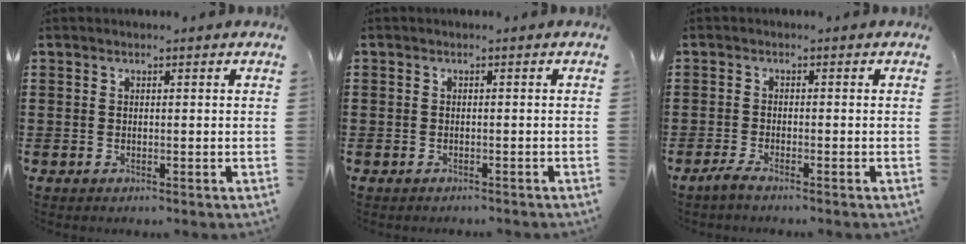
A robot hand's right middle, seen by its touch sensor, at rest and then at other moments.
{"total": 1.2, "force": [-0.9, 0.7, -0.1], "torque": [0.000, 0.005, -0.022]}
{"total": 1.8, "force": [-1.5, 0.2, 0.9], "torque": [-0.025, 0.001, -0.032]}